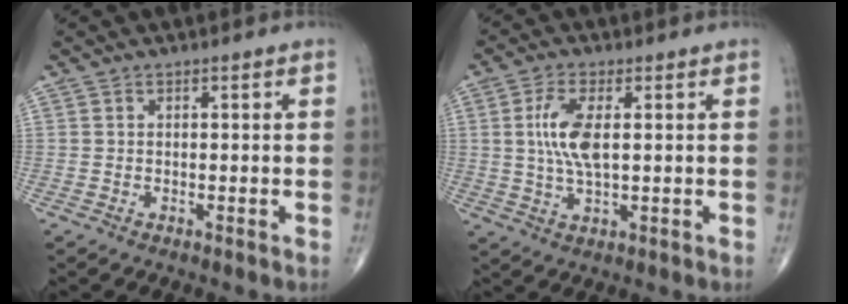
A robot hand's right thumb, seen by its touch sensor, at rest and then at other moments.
{"total": 7.6, "force": [1.2, 2.8, 7.0], "torque": [-0.155, -0.005, 0.024]}